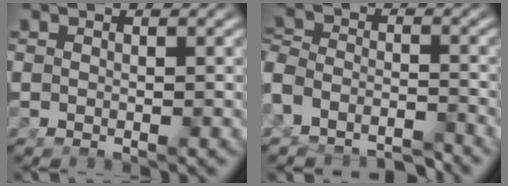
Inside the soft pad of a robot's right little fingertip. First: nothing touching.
{"total": 3.6, "force": [-2.7, 1.9, 1.5], "torque": [-0.038, -0.015, -0.043]}